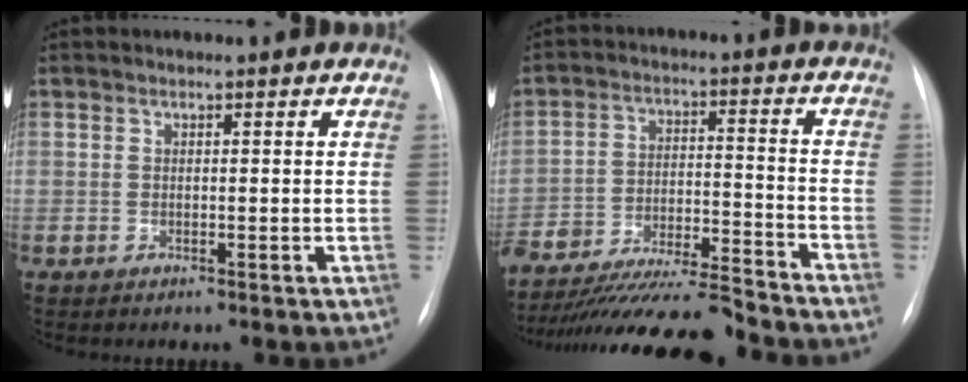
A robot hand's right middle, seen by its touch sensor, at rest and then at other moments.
{"total": 20.2, "force": [-18.5, 1.2, 8.1], "torque": [-0.138, -0.022, -0.295]}